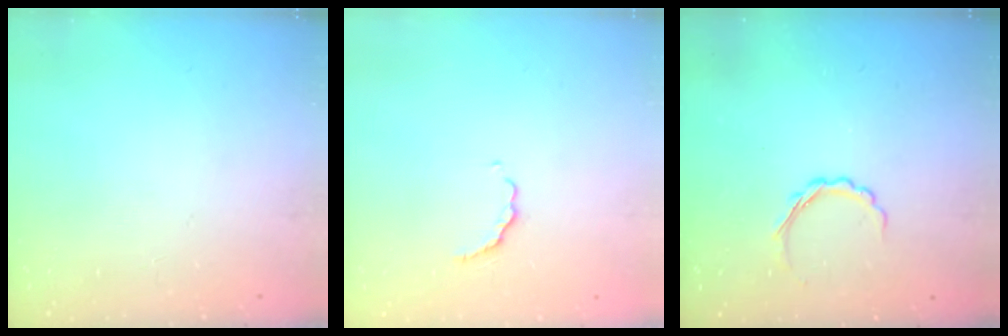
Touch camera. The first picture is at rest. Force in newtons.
{"total": 3.4, "press": 3.3, "slide": 0.6}
{"total": 4.4, "press": 4.2, "slide": 1.1}